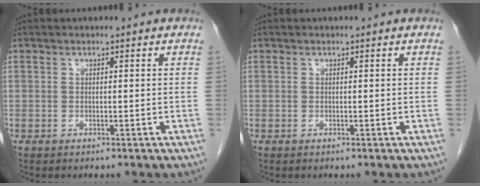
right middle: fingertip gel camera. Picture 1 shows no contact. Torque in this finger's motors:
{"motor_torque": [-0.04, -0.04, 0.00, 0.00]}